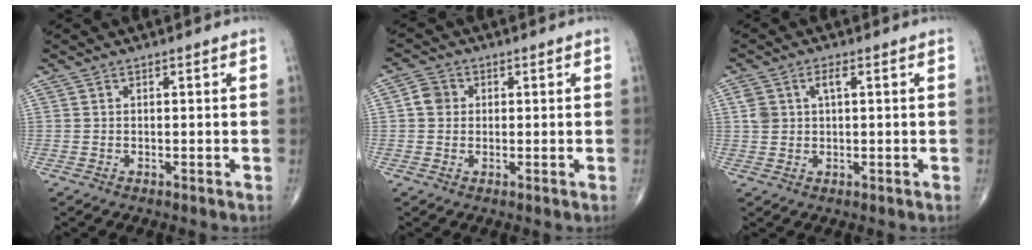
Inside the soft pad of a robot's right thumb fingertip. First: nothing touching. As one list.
[{"total": 3.3, "force": [0.3, 3.0, 1.4], "torque": [-0.016, 0.007, 0.000]}, {"total": 4.0, "force": [1.2, 2.2, 3.1], "torque": [-0.065, 0.007, 0.024]}]